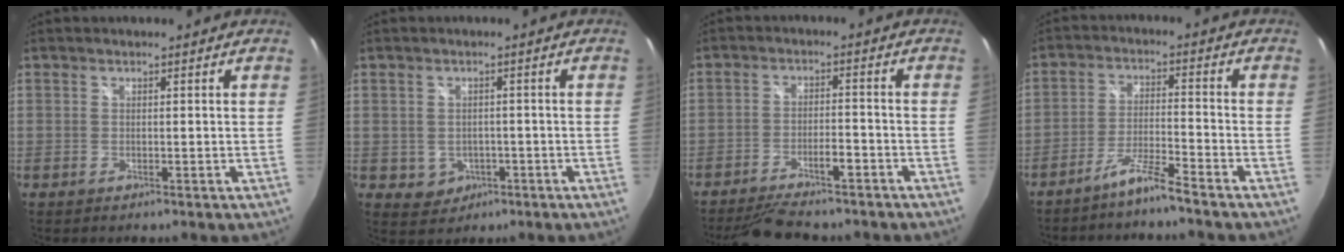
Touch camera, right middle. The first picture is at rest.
{"total": 4.0, "force": [-1.1, 3.6, 1.1], "torque": [-0.033, 0.003, -0.004]}
{"total": 10.8, "force": [-8.9, 2.9, 5.3], "torque": [-0.116, -0.007, -0.136]}
{"total": 5.1, "force": [-4.5, -0.9, 2.3], "torque": [-0.060, 0.009, -0.082]}